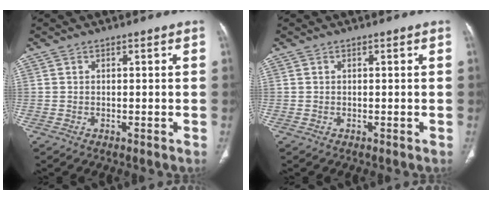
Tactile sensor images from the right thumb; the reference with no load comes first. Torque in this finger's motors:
{"motor_torque": [0.06, 0.08, -0.01, 0.00, 0.00]}